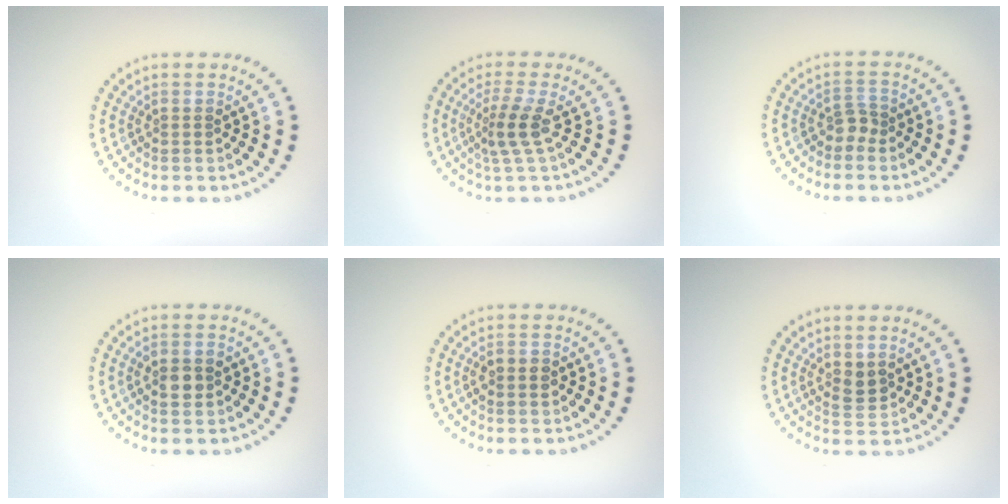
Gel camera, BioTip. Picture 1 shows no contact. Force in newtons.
{"total": 2.5, "press": 1.8, "slide": 1.8}
{"total": 1.3, "press": 1.0, "slide": 0.8}
{"total": 2.5, "press": 2.5, "slide": 0.1}
{"total": 1.5, "press": 1.4, "slide": 0.1}
{"total": 1.8, "press": 1.7, "slide": 0.7}